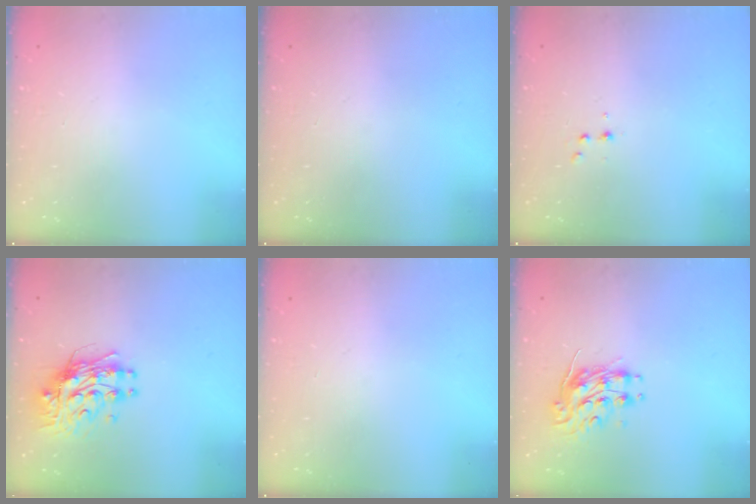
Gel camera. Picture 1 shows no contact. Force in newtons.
{"total": 0.0}
{"total": 3.2, "press": 3.1, "slide": 1.0}
{"total": 10.1, "press": 10.1, "slide": 0.8}
{"total": 0.0}
{"total": 8.9, "press": 8.9, "slide": 0.2}